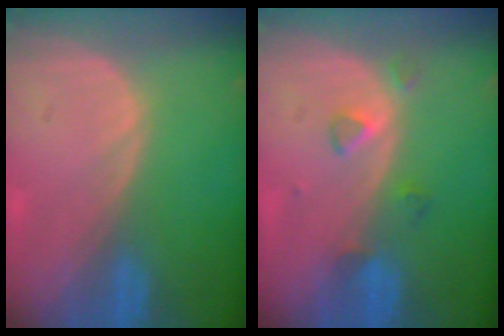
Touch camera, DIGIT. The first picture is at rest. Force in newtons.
{"total": 3.0, "press": 2.8, "slide": 0.9}